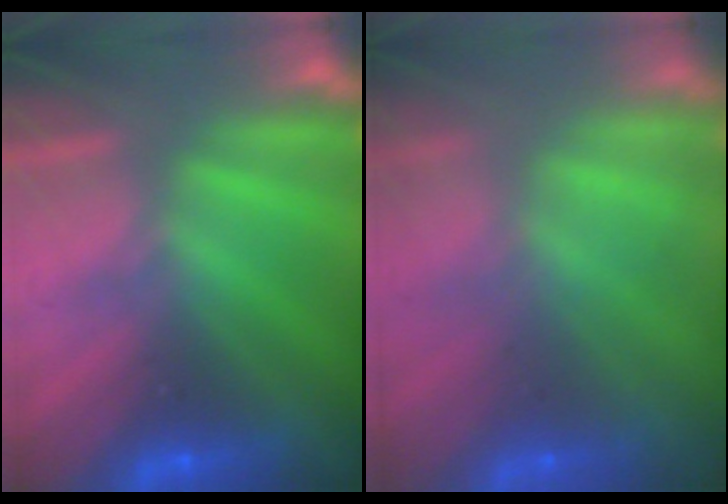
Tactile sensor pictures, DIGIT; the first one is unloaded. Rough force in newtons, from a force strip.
{"total": 7.0}